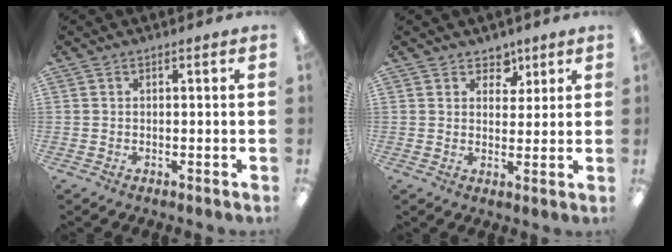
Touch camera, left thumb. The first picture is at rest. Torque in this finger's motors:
{"motor_torque": [0.04, 0.36, -0.40, 0.32, 0.03]}